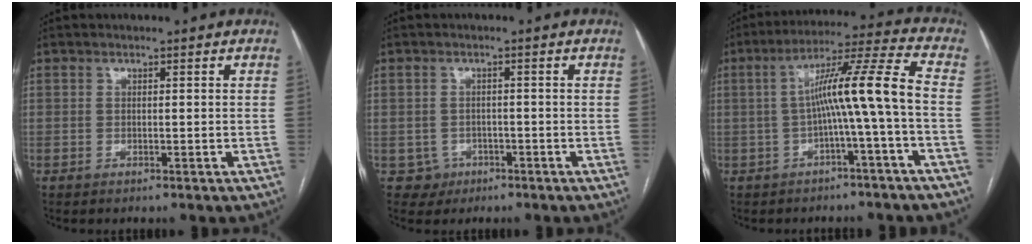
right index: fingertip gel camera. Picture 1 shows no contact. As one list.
[{"total": 3.0, "force": [-1.1, 2.8, -0.2], "torque": [0.012, 0.013, -0.015]}, {"total": 10.3, "force": [-1.3, -1.5, 10.1], "torque": [-0.166, 0.031, -0.020]}]